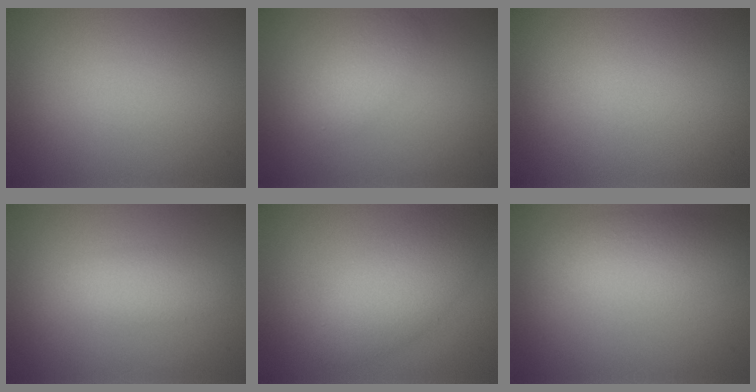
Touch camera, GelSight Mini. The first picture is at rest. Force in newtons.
{"total": 2.6, "press": 2.6, "slide": 0.1}
{"total": 0.0}
{"total": 2.2, "press": 2.2, "slide": 0.0}
{"total": 5.0, "press": 5.0, "slide": 0.1}
{"total": 4.3, "press": 4.3, "slide": 0.2}